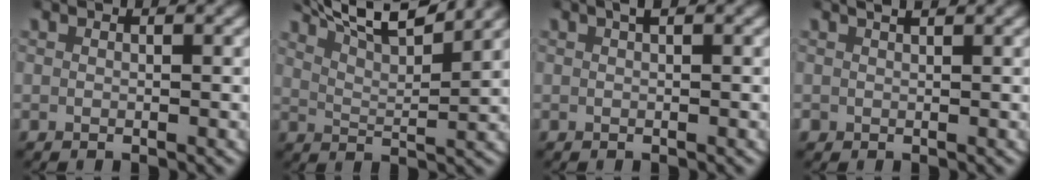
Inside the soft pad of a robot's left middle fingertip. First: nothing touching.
{"total": 9.1, "force": [7.6, 2.0, 4.6], "torque": [-0.078, 0.020, 0.116]}
{"total": 0.9, "force": [0.5, 0.2, 0.7], "torque": [-0.014, 0.009, 0.007]}
{"total": 1.1, "force": [0.7, 0.8, 0.3], "torque": [-0.010, 0.002, 0.015]}